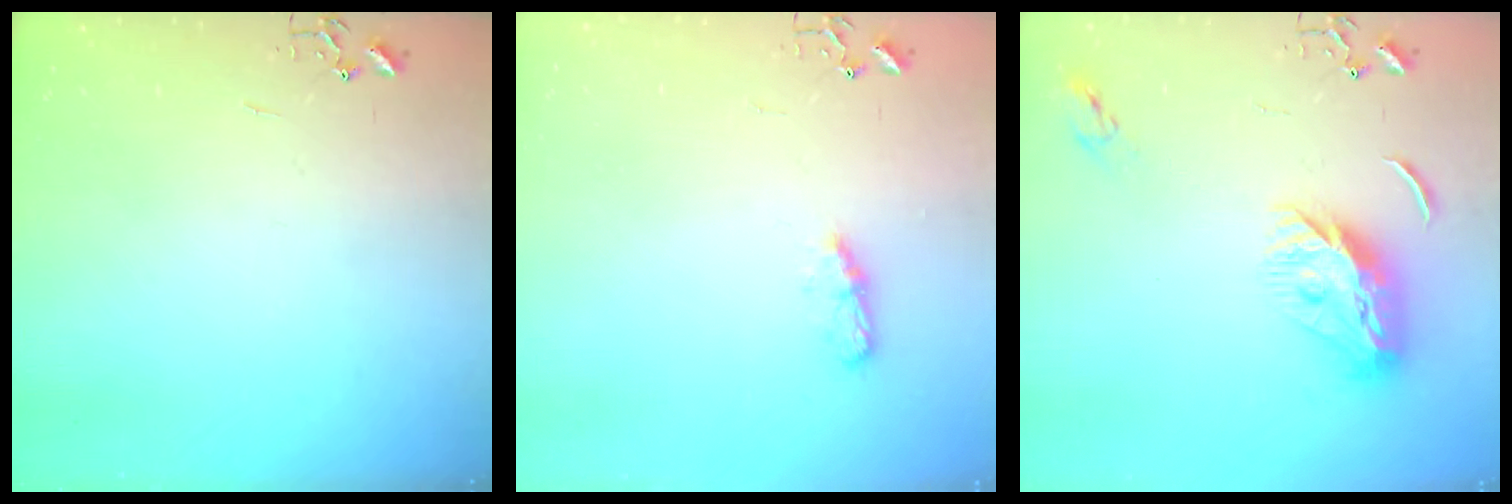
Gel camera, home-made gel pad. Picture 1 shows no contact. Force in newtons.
{"total": 5.1, "press": 5.1, "slide": 0.5}
{"total": 12.7, "press": 12.7, "slide": 0.3}